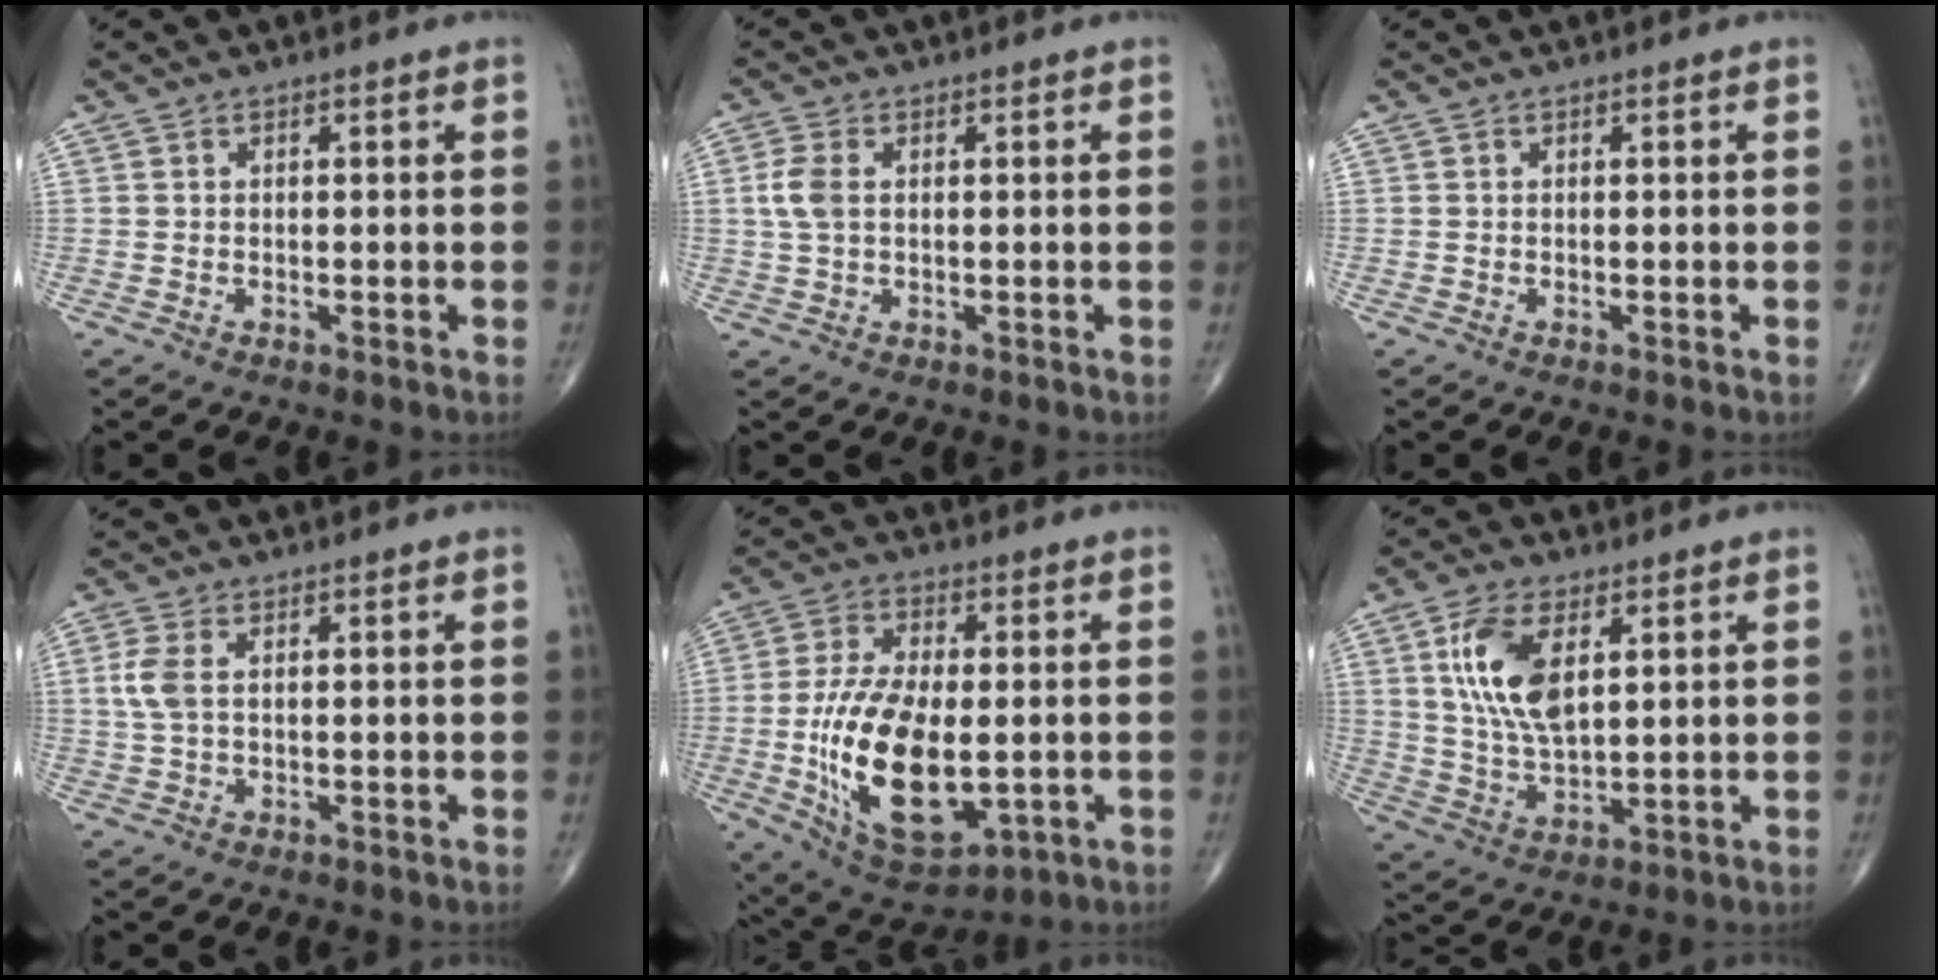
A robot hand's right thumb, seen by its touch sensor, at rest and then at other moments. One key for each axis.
{"total": 4.0, "fx": 0.6, "fy": 2.3, "fz": 3.2, "tx": -0.083, "ty": 0.006, "tz": 0.010}
{"total": 0.0}
{"total": 3.8, "fx": 0.7, "fy": 2.0, "fz": 3.2, "tx": -0.091, "ty": 0.007, "tz": 0.015}
{"total": 21.3, "fx": -3.0, "fy": 10.5, "fz": 18.2, "tx": -0.345, "ty": -0.004, "tz": -0.036}
{"total": 12.3, "fx": 4.0, "fy": 6.1, "fz": 9.9, "tx": -0.192, "ty": -0.016, "tz": 0.080}